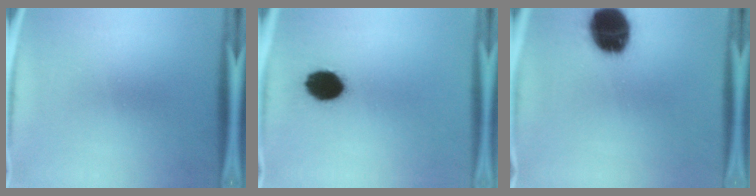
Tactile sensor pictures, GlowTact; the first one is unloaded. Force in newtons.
{"total": 10.0}
{"total": 19.5}